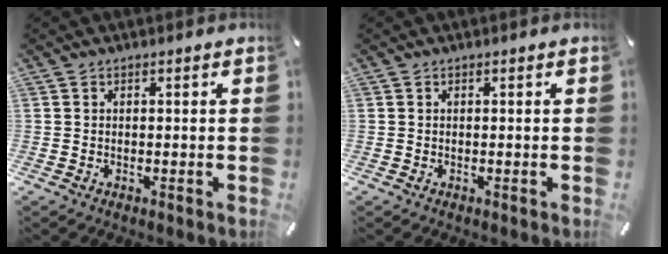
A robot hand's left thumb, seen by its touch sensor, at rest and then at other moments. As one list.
[{"total": 0.0}]